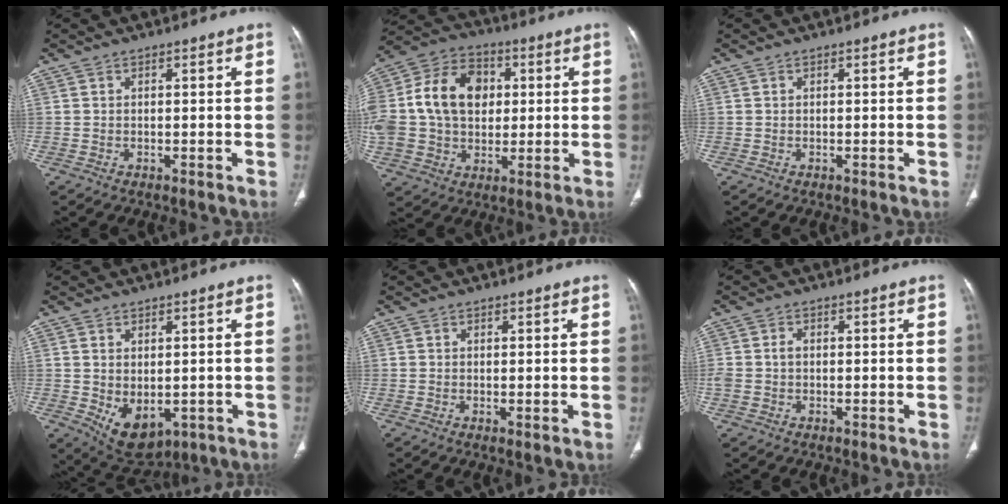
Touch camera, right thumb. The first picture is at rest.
{"total": 21.6, "force": [2.5, 16.3, 13.9], "torque": [-0.283, 0.029, 0.051]}
{"total": 0.0}
{"total": 8.2, "force": [-1.6, 4.9, 6.3], "torque": [-0.092, -0.008, -0.001]}
{"total": 0.8, "force": [-0.1, 0.1, 0.8], "torque": [-0.021, -0.006, 0.000]}
{"total": 2.4, "force": [-0.1, 1.8, 1.6], "torque": [-0.035, 0.008, -0.002]}